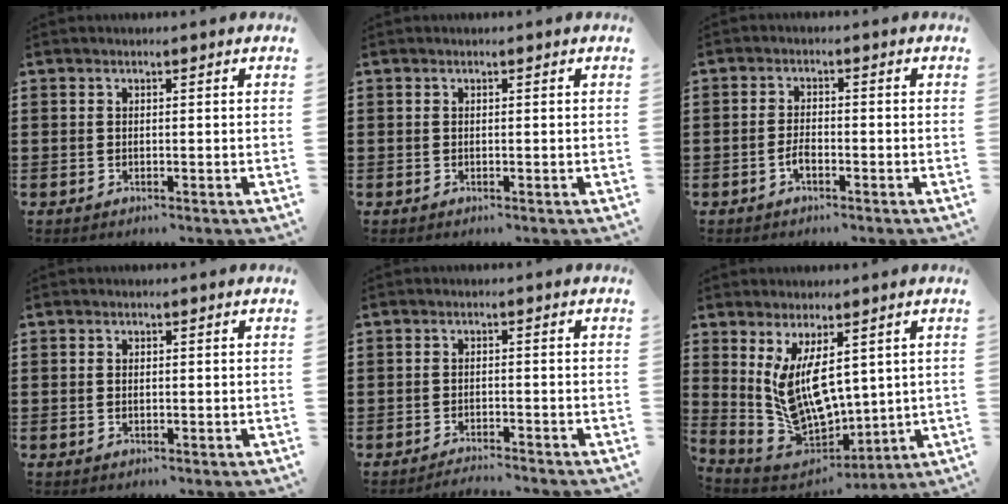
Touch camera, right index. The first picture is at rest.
{"total": 0.0}
{"total": 2.2, "force": [-1.1, 0.9, 1.7], "torque": [-0.039, 0.001, -0.023]}
{"total": 0.5, "force": [0.1, 0.4, 0.4], "torque": [-0.009, 0.001, 0.002]}
{"total": 2.5, "force": [-2.5, -0.2, 0.2], "torque": [-0.007, 0.001, -0.053]}
{"total": 10.7, "force": [3.1, 5.8, 8.4], "torque": [-0.190, -0.035, 0.059]}